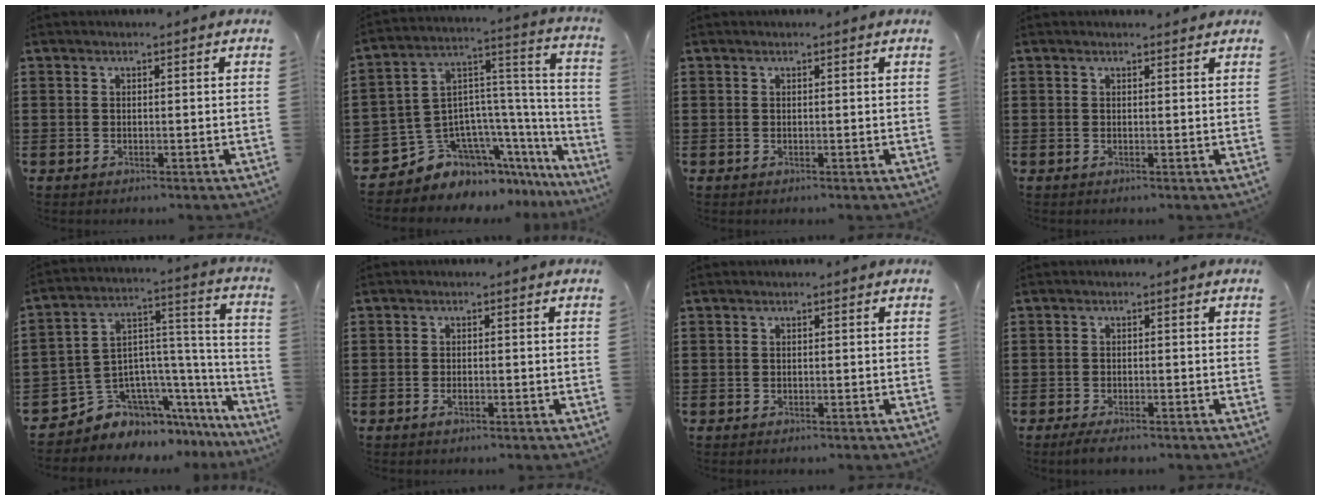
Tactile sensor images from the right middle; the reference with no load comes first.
{"total": 8.3, "force": [-6.1, 5.4, 1.4], "torque": [-0.062, -0.008, -0.118]}
{"total": 0.0}
{"total": 0.6, "force": [0.5, 0.2, 0.1], "torque": [0.004, -0.003, 0.009]}
{"total": 6.5, "force": [-4.7, 4.5, 0.6], "torque": [-0.033, -0.009, -0.086]}
{"total": 1.2, "force": [-0.6, 0.5, 0.9], "torque": [-0.026, -0.006, -0.014]}
{"total": 0.0}
{"total": 1.8, "force": [-1.6, 0.4, 0.9], "torque": [-0.024, -0.001, -0.032]}